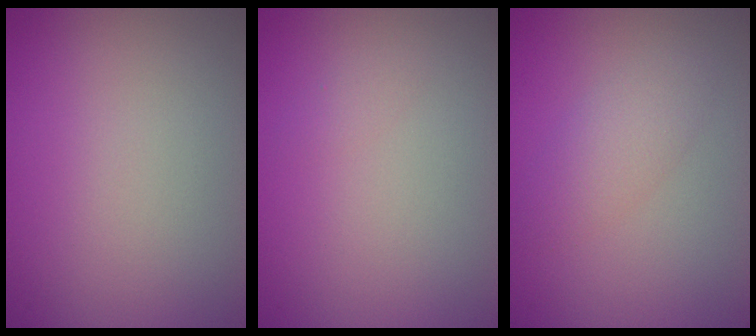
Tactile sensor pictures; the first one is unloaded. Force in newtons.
{"total": 0.6, "press": 0.5, "slide": 0.1}
{"total": 2.2, "press": 2.2, "slide": 0.1}